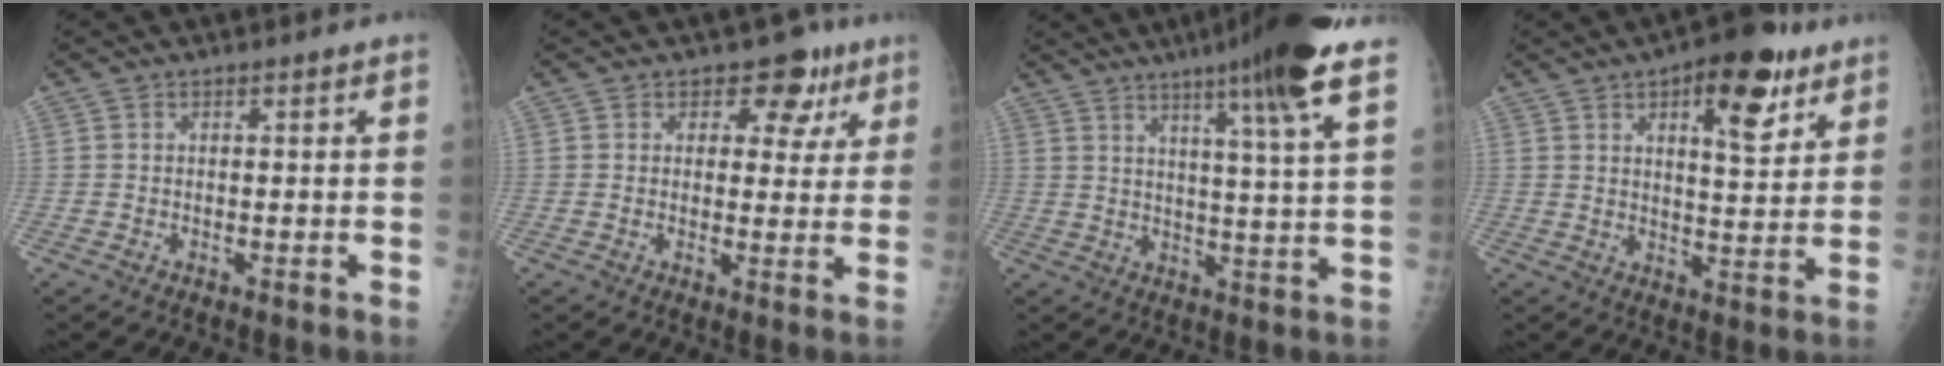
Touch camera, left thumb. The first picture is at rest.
{"total": 7.0, "force": [3.9, 4.9, 3.0], "torque": [0.008, -0.008, 0.045]}
{"total": 15.9, "force": [10.1, -0.1, 12.4], "torque": [-0.179, -0.037, 0.137]}
{"total": 13.2, "force": [6.9, 5.3, 9.9], "torque": [-0.104, -0.026, 0.094]}